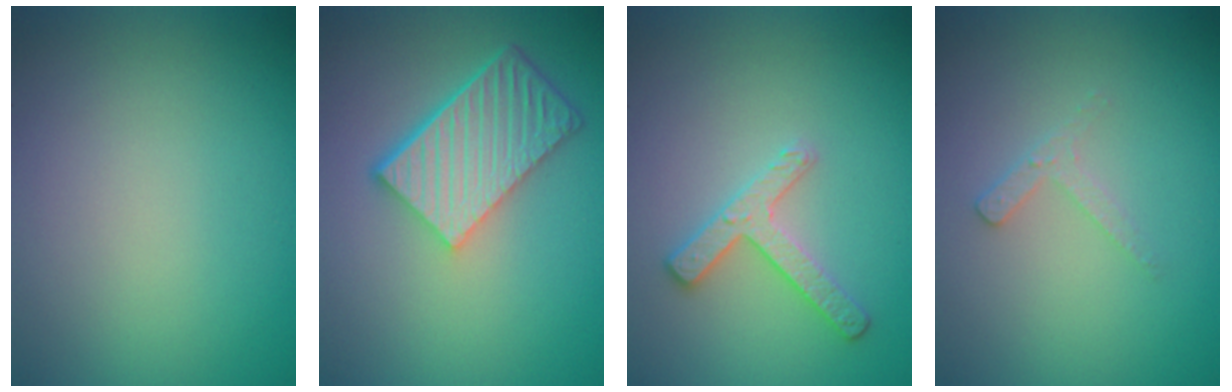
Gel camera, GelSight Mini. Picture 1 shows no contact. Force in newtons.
{"total": 6.7, "press": 4.7, "slide": 4.8}
{"total": 2.5, "press": 2.4, "slide": 0.8}
{"total": 1.6, "press": 1.5, "slide": 0.4}